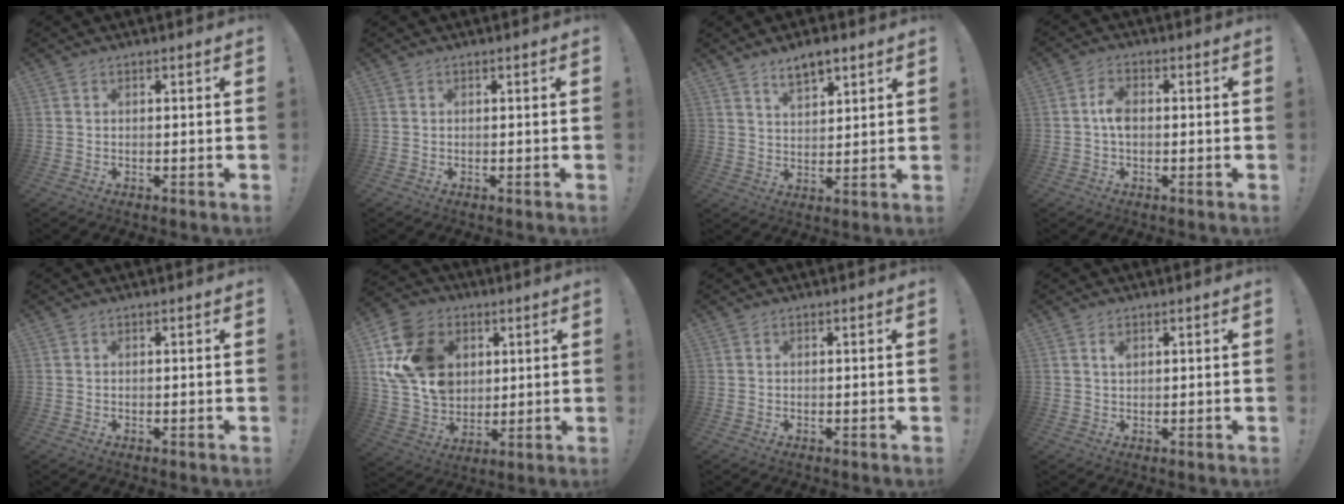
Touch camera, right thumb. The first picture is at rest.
{"total": 0.0}
{"total": 6.9, "force": [5.0, 3.1, 3.6], "torque": [-0.052, -0.024, 0.089]}
{"total": 4.8, "force": [-0.2, 2.8, 3.9], "torque": [-0.069, 0.013, -0.003]}
{"total": 0.0}
{"total": 19.5, "force": [5.3, 15.1, 11.0], "torque": [-0.203, -0.012, 0.107]}
{"total": 0.0}
{"total": 1.7, "force": [1.0, 0.9, 1.1], "torque": [-0.014, -0.003, 0.016]}